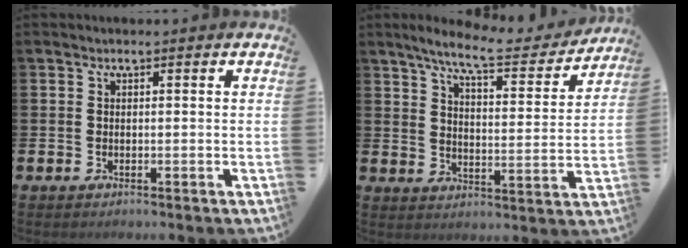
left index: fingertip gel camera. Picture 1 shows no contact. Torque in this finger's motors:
{"motor_torque": [0.97, -1.16, 0.08, 0.13]}